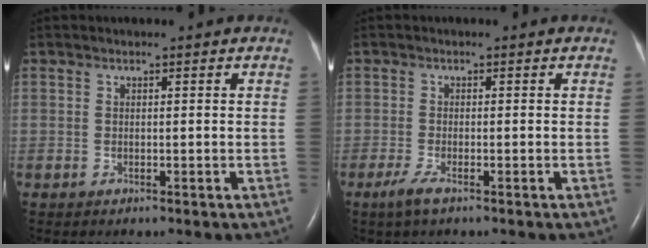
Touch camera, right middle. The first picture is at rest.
{"total": 2.3, "force": [-1.5, 0.3, 1.8], "torque": [-0.047, -0.007, -0.034]}